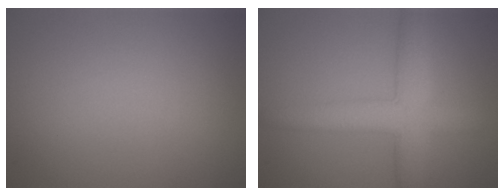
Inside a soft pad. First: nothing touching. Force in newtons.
{"total": 5.4, "press": 5.4, "slide": 0.1}